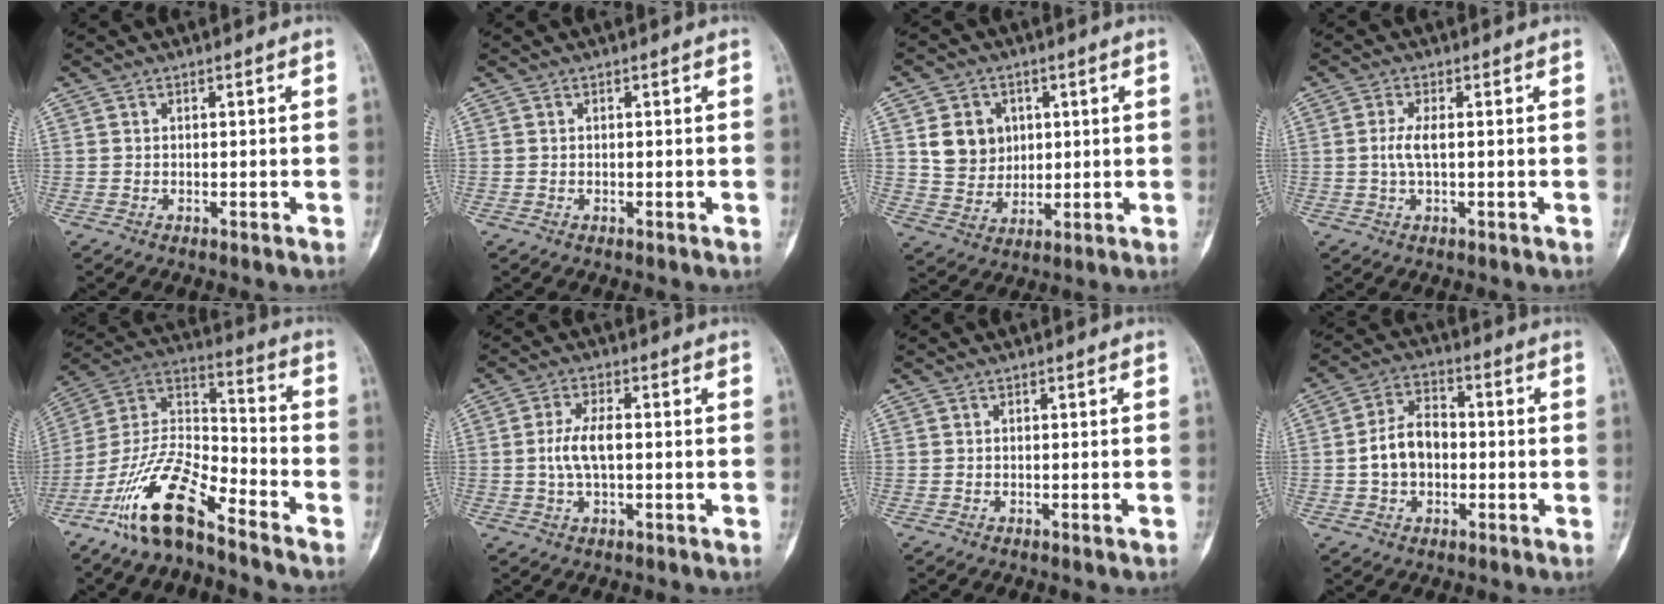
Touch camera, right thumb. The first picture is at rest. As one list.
[{"total": 0.0}, {"total": 7.0, "force": [1.6, 6.3, 2.6], "torque": [-0.012, -0.005, 0.033]}, {"total": 3.1, "force": [0.1, 0.9, 2.9], "torque": [-0.072, 0.001, 0.001]}, {"total": 16.6, "force": [-11.5, 4.8, 10.9], "torque": [-0.204, 0.078, -0.222]}, {"total": 5.6, "force": [-0.1, 2.4, 5.1], "torque": [-0.110, 0.009, -0.004]}, {"total": 0.6, "force": [-0.3, 0.0, 0.5], "torque": [-0.006, -0.001, -0.003]}, {"total": 8.8, "force": [-0.9, 6.2, 6.1], "torque": [-0.100, 0.025, -0.023]}]